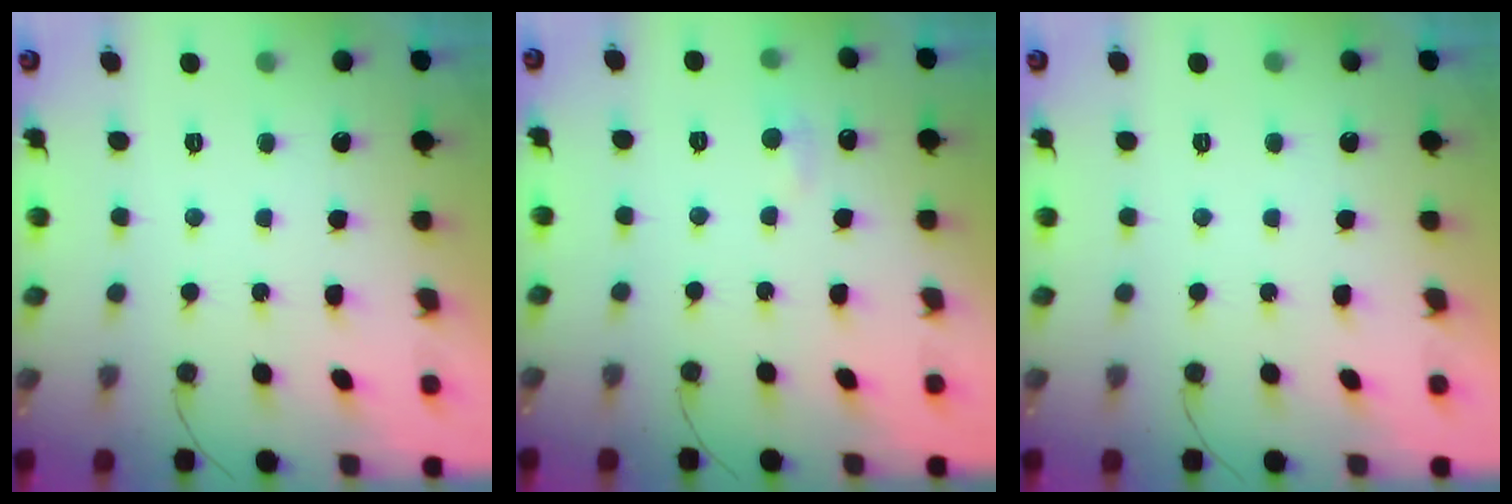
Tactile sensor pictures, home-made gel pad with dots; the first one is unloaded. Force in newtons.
{"total": 5.8, "press": 5.7, "slide": 0.8}
{"total": 0.0}